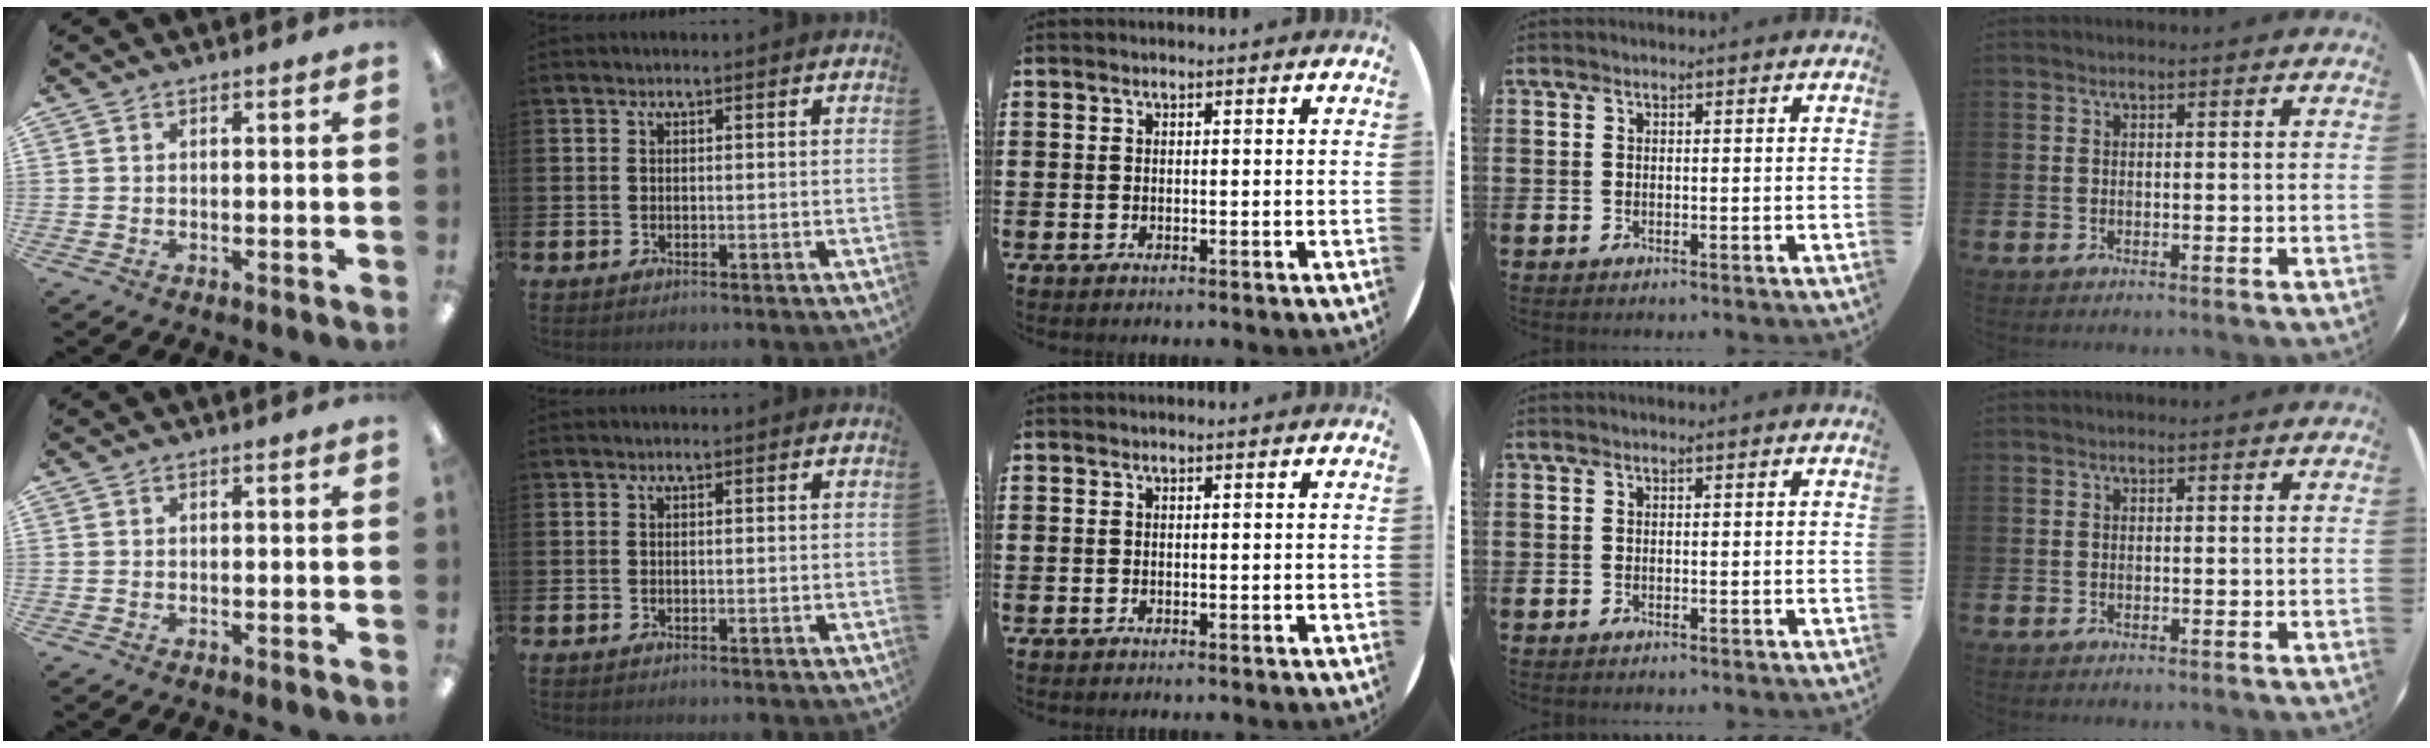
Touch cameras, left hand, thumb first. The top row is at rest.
{}